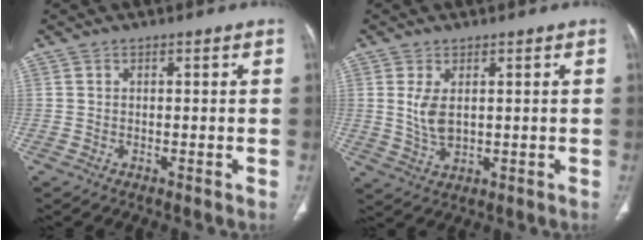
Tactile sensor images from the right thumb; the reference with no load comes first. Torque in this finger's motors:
{"motor_torque": [-0.63, 0.27, 0.71, 0.42, 0.20]}